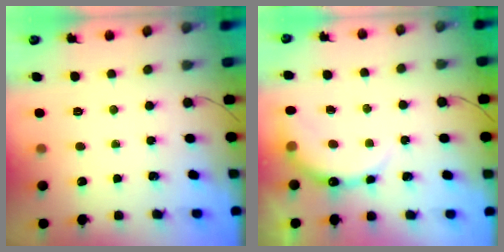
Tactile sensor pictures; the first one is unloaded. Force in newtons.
{"total": 8.9, "press": 8.8, "slide": 0.8}